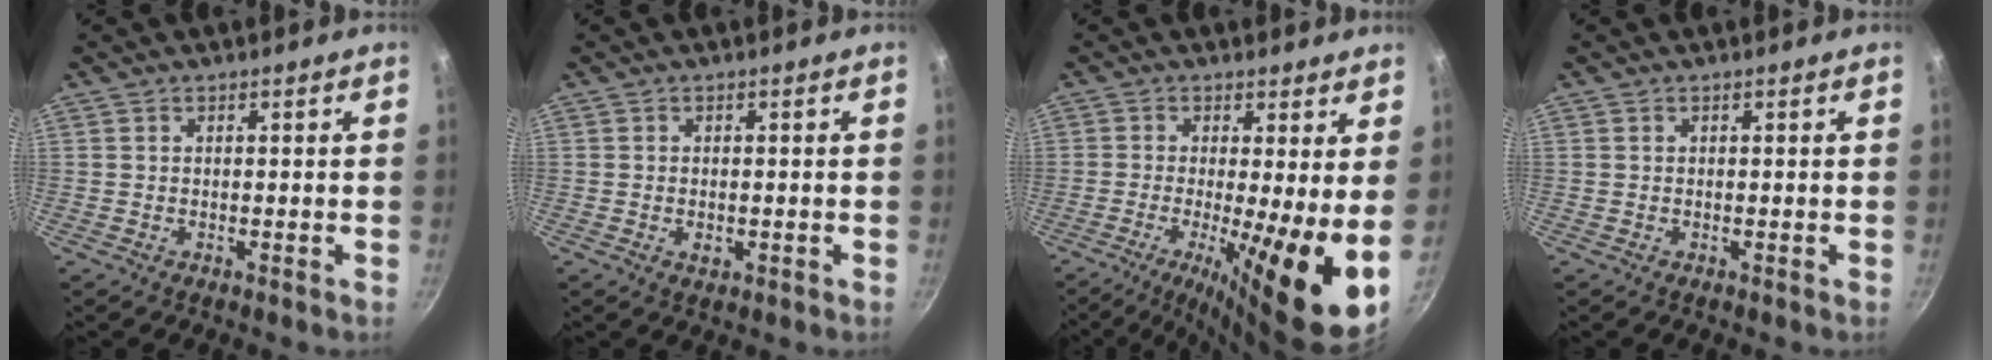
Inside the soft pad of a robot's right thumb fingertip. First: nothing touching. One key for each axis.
{"total": 2.0, "fx": -0.5, "fy": 1.3, "fz": 1.4, "tx": -0.022, "ty": -0.001, "tz": -0.007}
{"total": 14.0, "fx": -1.7, "fy": 2.6, "fz": 13.7, "tx": -0.206, "ty": -0.022, "tz": -0.027}
{"total": 0.0}